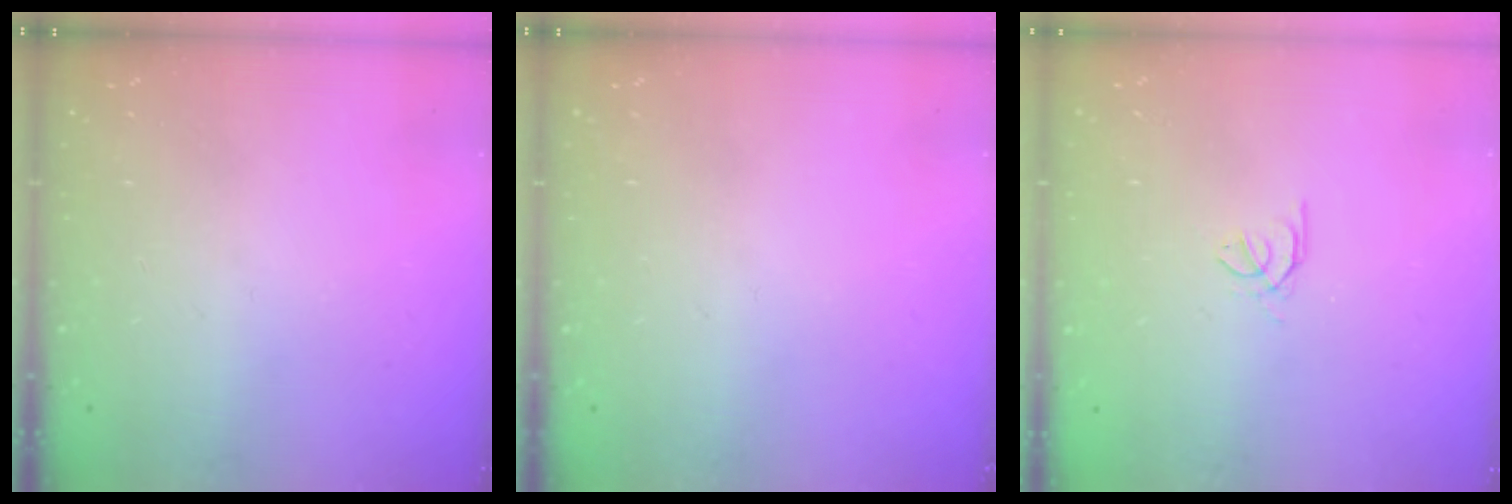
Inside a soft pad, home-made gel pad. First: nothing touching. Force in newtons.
{"total": 0.0}
{"total": 0.6, "press": 0.4, "slide": 0.3}